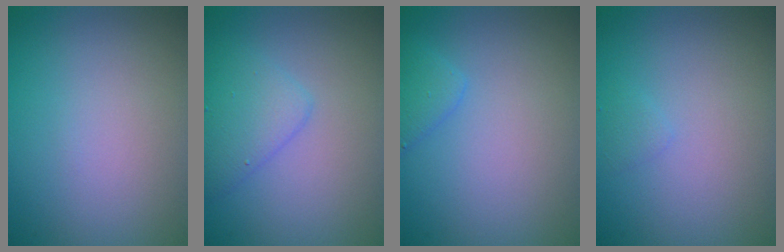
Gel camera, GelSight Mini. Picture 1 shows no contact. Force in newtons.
{"total": 2.9, "press": 2.9, "slide": 0.1}
{"total": 1.7, "press": 1.7, "slide": 0.1}
{"total": 0.6, "press": 0.6, "slide": 0.1}